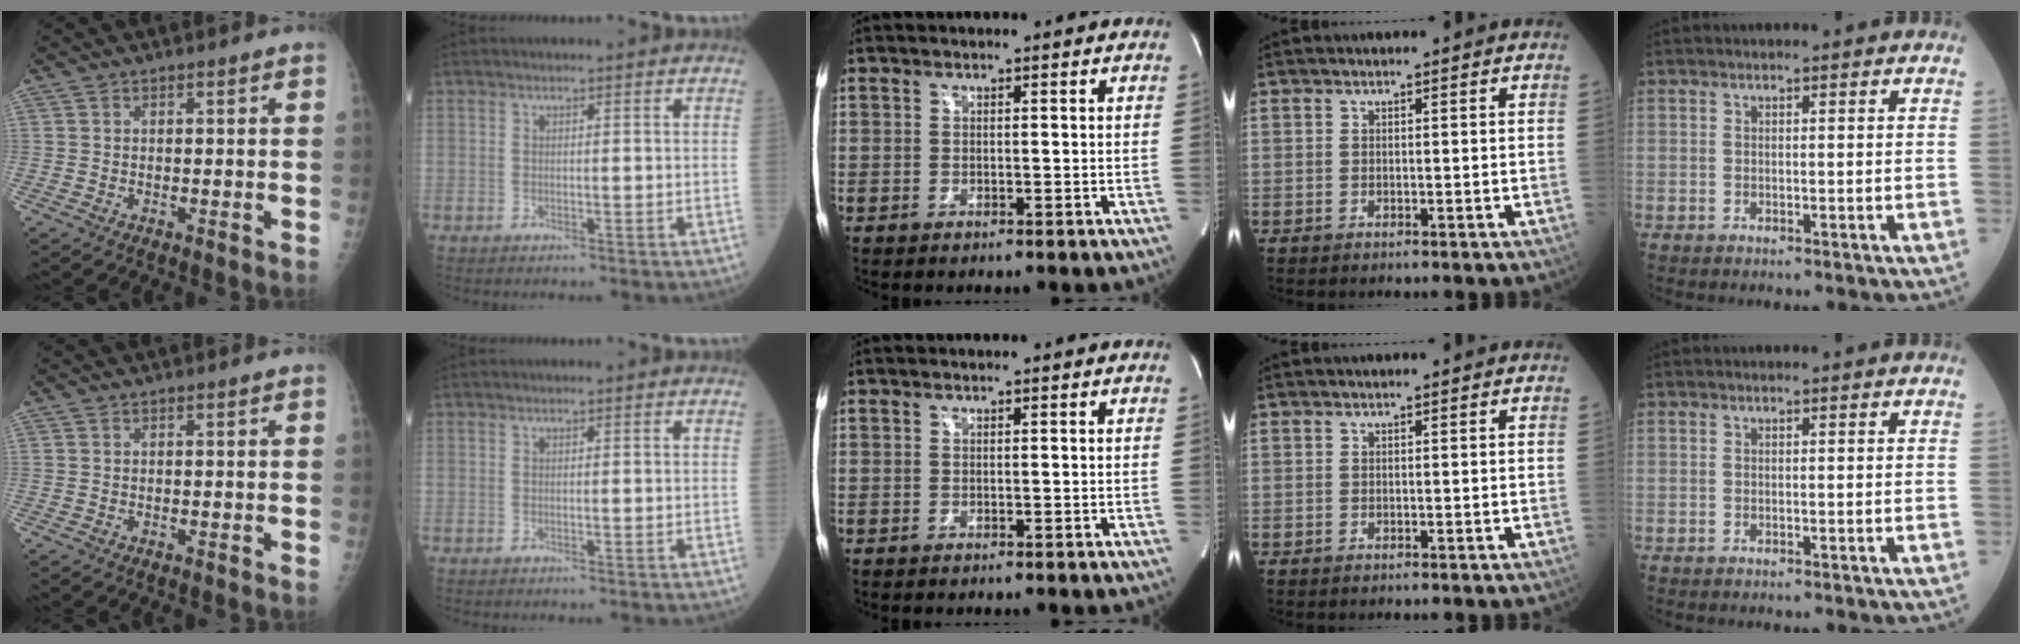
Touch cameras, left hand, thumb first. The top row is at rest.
{}